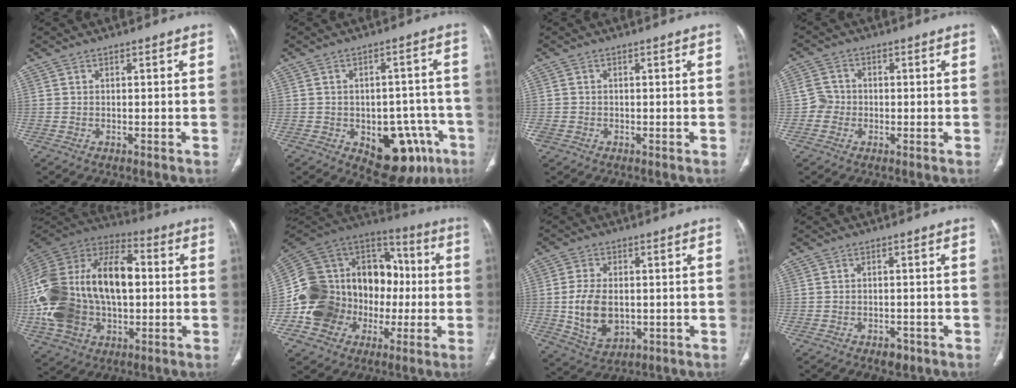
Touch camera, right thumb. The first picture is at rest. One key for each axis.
{"total": 14.8, "fx": -6.2, "fy": 8.8, "fz": 10.2, "tx": -0.084, "ty": 0.035, "tz": -0.068}
{"total": 1.8, "fx": -0.6, "fy": 1.5, "fz": 0.7, "tx": -0.018, "ty": 0.004, "tz": -0.011}
{"total": 3.7, "fx": -0.8, "fy": 3.5, "fz": 0.9, "tx": 0.004, "ty": 0.011, "tz": -0.025}
{"total": 33.3, "fx": 0.8, "fy": 20.9, "fz": 25.9, "tx": -0.535, "ty": 0.037, "tz": 0.025}
{"total": 26.4, "fx": -4.0, "fy": 20.9, "fz": 15.7, "tx": -0.269, "ty": 0.064, "tz": -0.061}
{"total": 10.1, "fx": -0.7, "fy": 6.6, "fz": 7.6, "tx": -0.128, "ty": -0.005, "tz": -0.001}
{"total": 2.4, "fx": -1.5, "fy": 1.5, "fz": 1.2, "tx": -0.007, "ty": 0.005, "tz": -0.014}